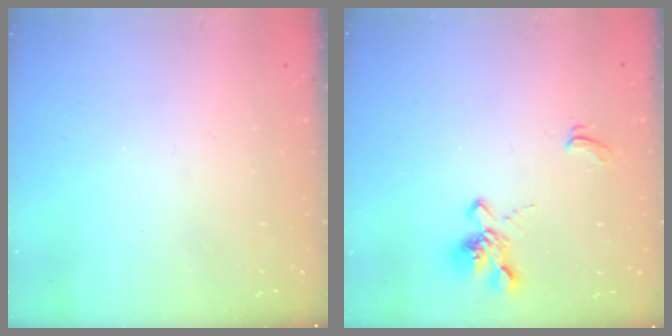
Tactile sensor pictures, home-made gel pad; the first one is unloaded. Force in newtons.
{"total": 2.4, "press": 2.0, "slide": 1.2}